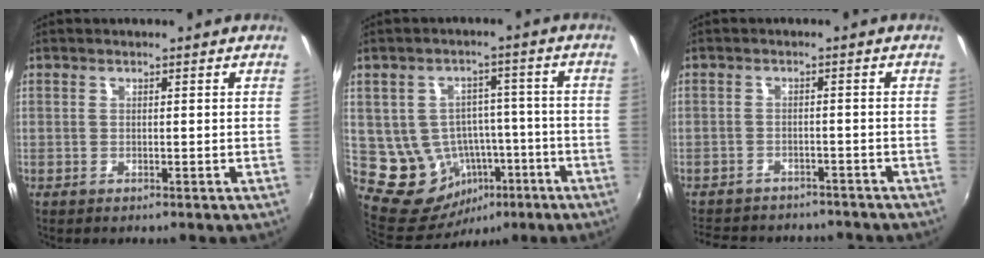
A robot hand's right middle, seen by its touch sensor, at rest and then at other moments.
{"total": 11.7, "force": [-3.7, 10.3, 4.3], "torque": [-0.084, 0.031, -0.019]}
{"total": 12.6, "force": [-10.8, 4.8, 4.4], "torque": [-0.105, -0.007, -0.150]}